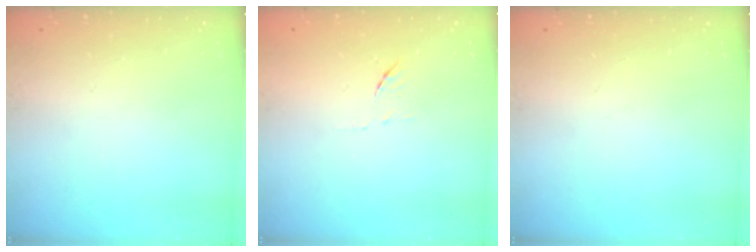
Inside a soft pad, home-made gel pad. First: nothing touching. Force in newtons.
{"total": 6.1, "press": 6.1, "slide": 0.3}
{"total": 0.0}